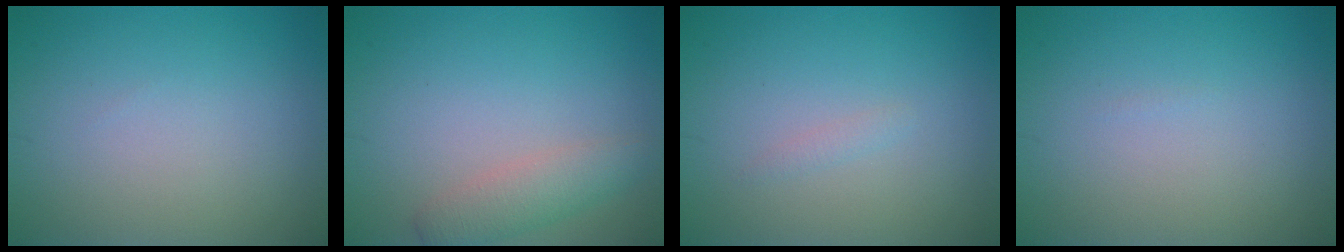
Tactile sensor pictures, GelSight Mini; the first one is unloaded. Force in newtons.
{"total": 2.6, "press": 2.6, "slide": 0.1}
{"total": 0.6, "press": 0.6, "slide": 0.0}
{"total": 0.0}